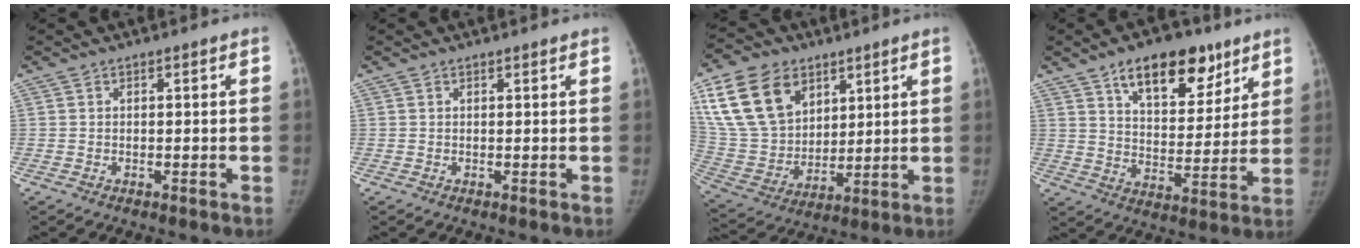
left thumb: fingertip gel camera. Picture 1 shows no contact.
{"total": 1.1, "force": [1.1, 0.2, 0.3], "torque": [0.001, 0.004, 0.016]}
{"total": 20.1, "force": [9.6, 13.9, 11.0], "torque": [-0.196, -0.023, 0.188]}
{"total": 16.0, "force": [9.7, 8.0, 9.8], "torque": [-0.097, -0.046, 0.153]}